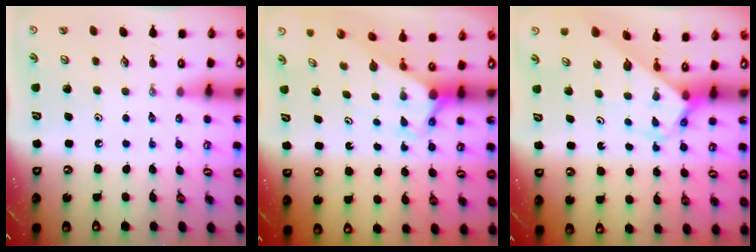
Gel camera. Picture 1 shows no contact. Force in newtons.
{"total": 2.9, "press": 2.9, "slide": 0.0}
{"total": 2.7, "press": 2.7, "slide": 0.2}